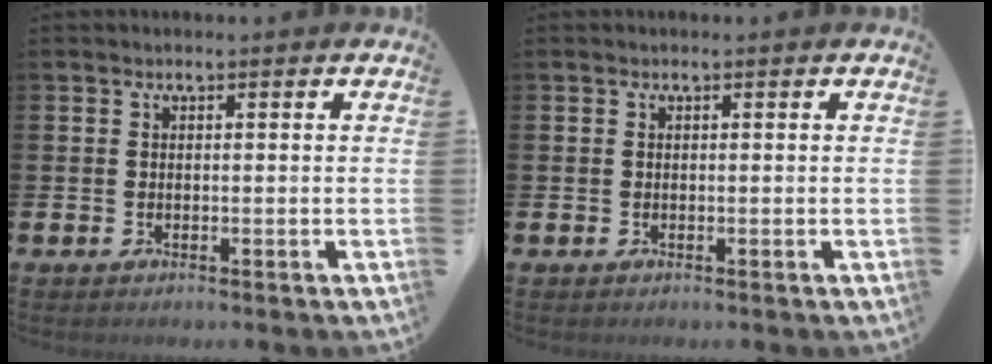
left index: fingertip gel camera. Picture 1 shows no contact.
{"total": 0.0}